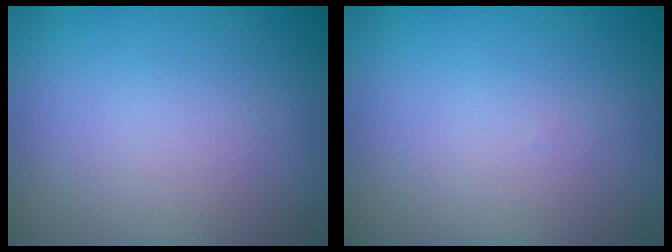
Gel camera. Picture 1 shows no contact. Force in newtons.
{"total": 0.0}